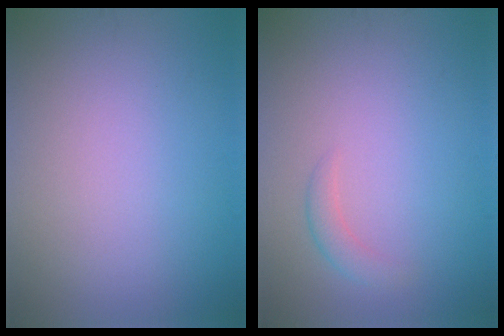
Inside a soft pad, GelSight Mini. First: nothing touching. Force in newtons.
{"total": 1.4, "press": 1.4, "slide": 0.1}